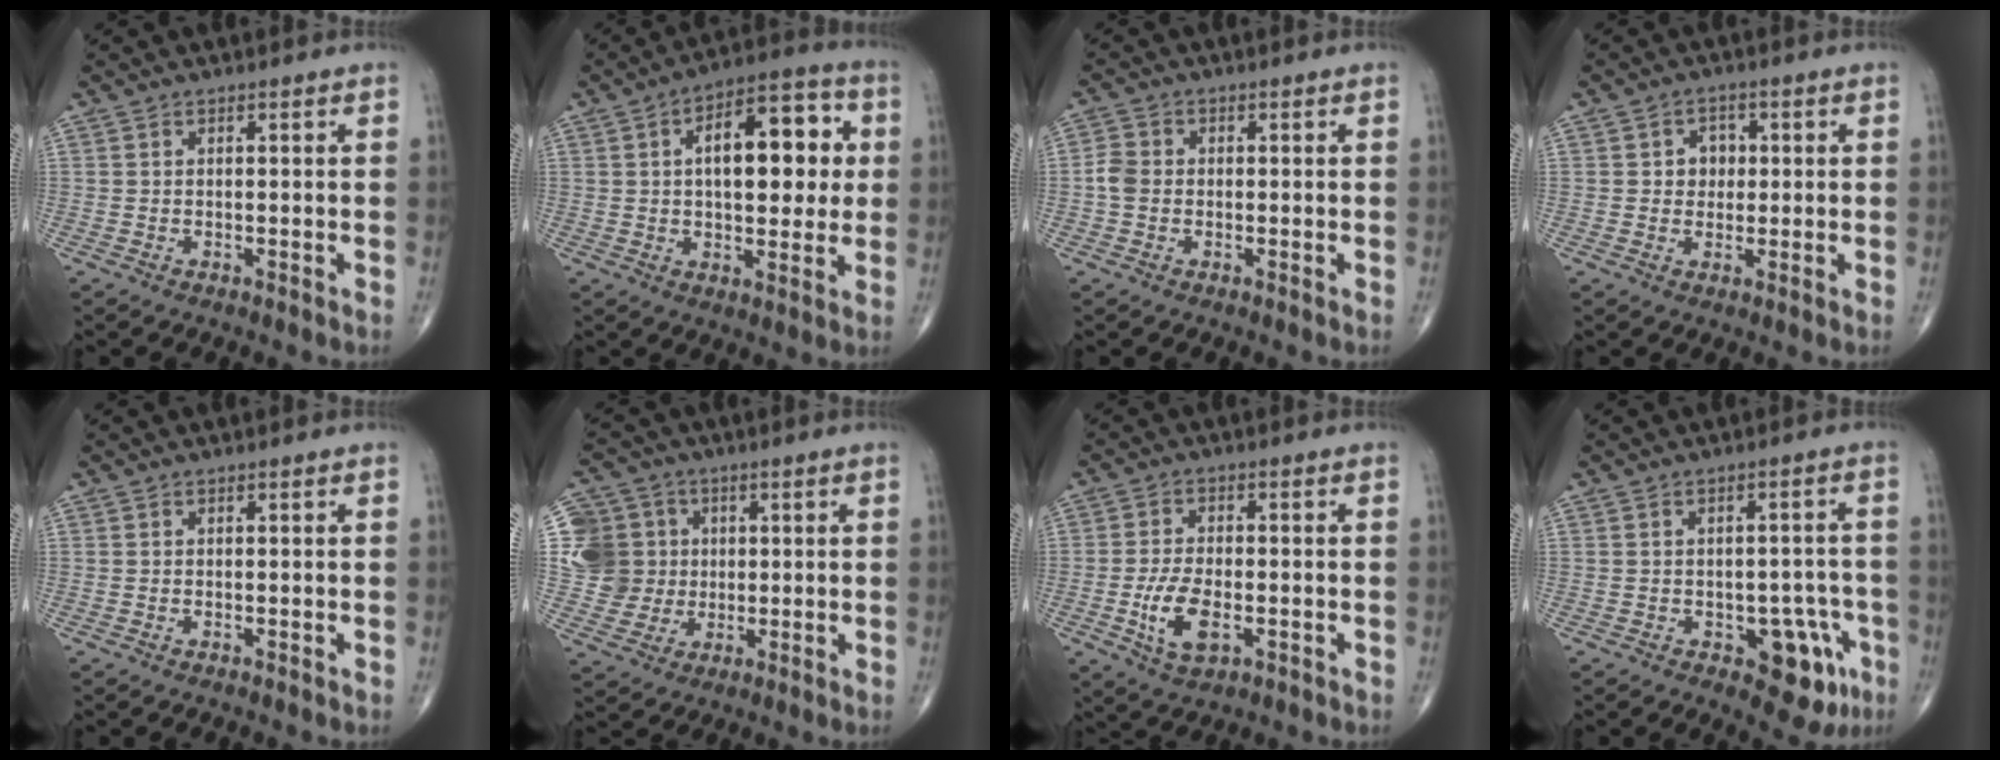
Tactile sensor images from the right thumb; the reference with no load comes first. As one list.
[{"total": 16.3, "force": [2.9, 8.1, 13.9], "torque": [-0.166, 0.016, 0.038]}, {"total": 3.1, "force": [-0.5, 2.5, 1.7], "torque": [-0.032, 0.007, -0.016]}, {"total": 3.7, "force": [0.5, 3.2, 1.8], "torque": [0.001, 0.005, 0.003]}, {"total": 0.0}, {"total": 11.2, "force": [1.6, 10.8, 2.6], "torque": [-0.027, 0.015, 0.034]}, {"total": 7.9, "force": [-2.2, 4.0, 6.5], "torque": [-0.123, 0.002, -0.036]}, {"total": 9.5, "force": [-4.1, 5.0, 7.0], "torque": [-0.044, 0.021, -0.045]}]